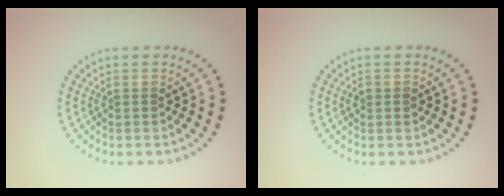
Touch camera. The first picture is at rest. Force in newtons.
{"total": 1.0, "press": 1.0, "slide": 0.3}